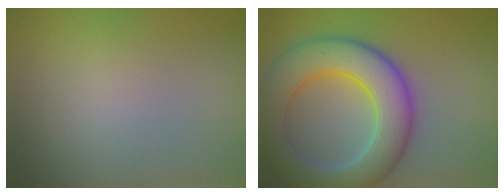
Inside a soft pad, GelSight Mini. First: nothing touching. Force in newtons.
{"total": 8.9, "press": 8.8, "slide": 0.9}